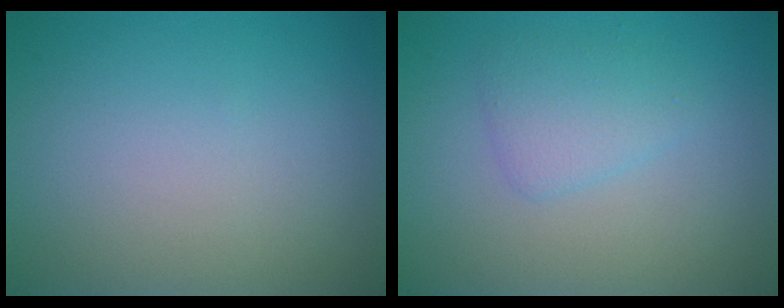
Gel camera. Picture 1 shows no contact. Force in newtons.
{"total": 2.1, "press": 2.1, "slide": 0.0}